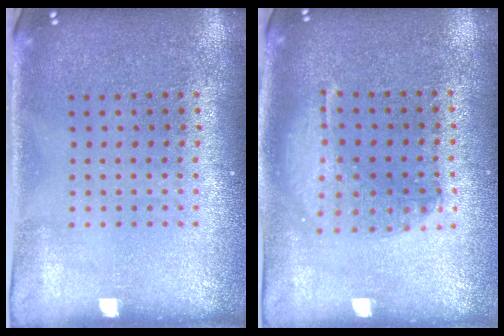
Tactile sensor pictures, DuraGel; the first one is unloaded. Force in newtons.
{"total": 1.4, "press": 1.3, "slide": 0.4}